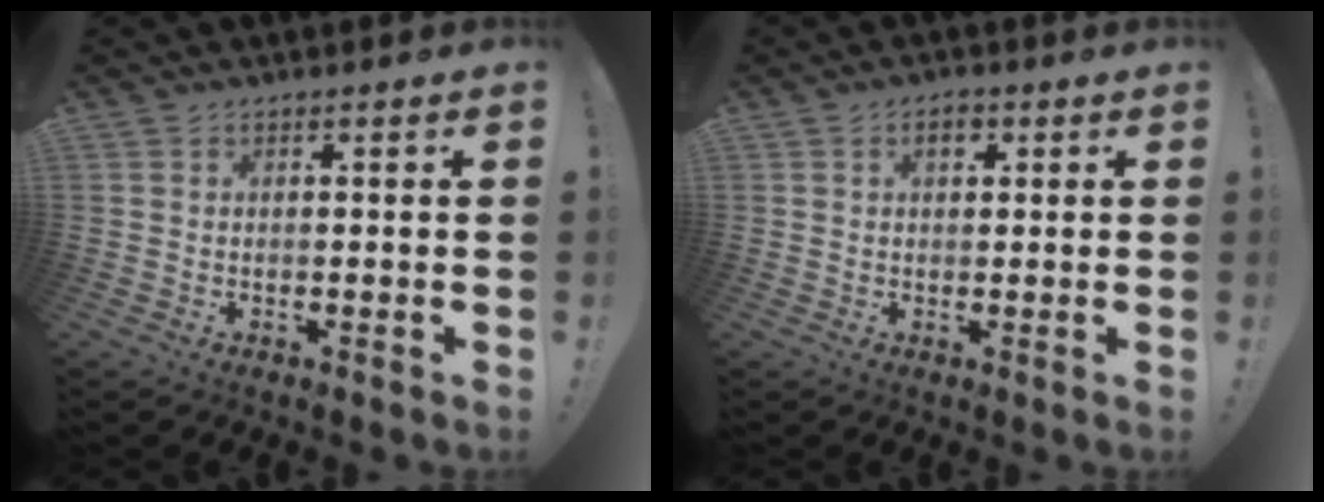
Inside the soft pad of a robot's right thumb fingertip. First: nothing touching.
{"total": 3.3, "force": [1.3, 1.8, 2.4], "torque": [-0.031, 0.000, 0.018]}